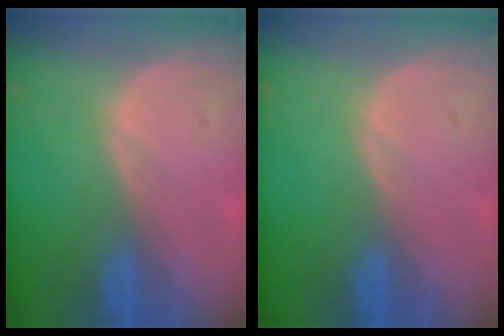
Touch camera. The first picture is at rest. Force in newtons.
{"total": 0.0}